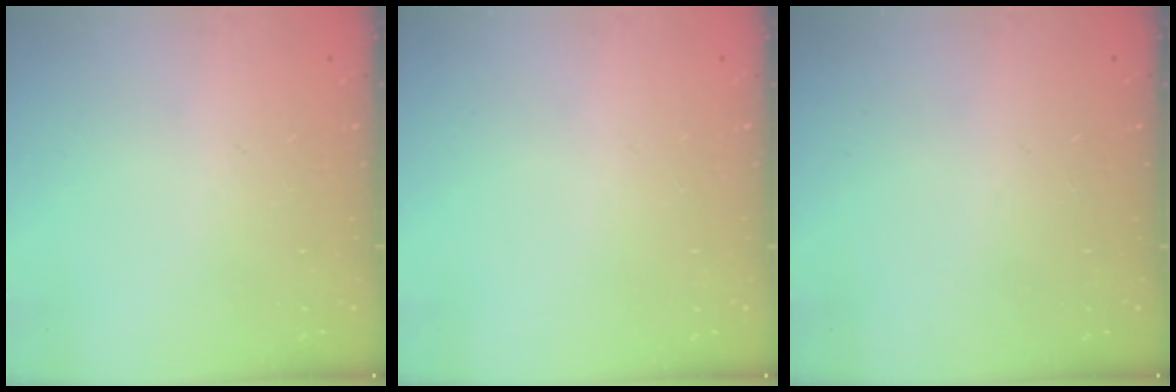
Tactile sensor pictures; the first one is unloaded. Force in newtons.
{"total": 0.0}
{"total": 0.0}